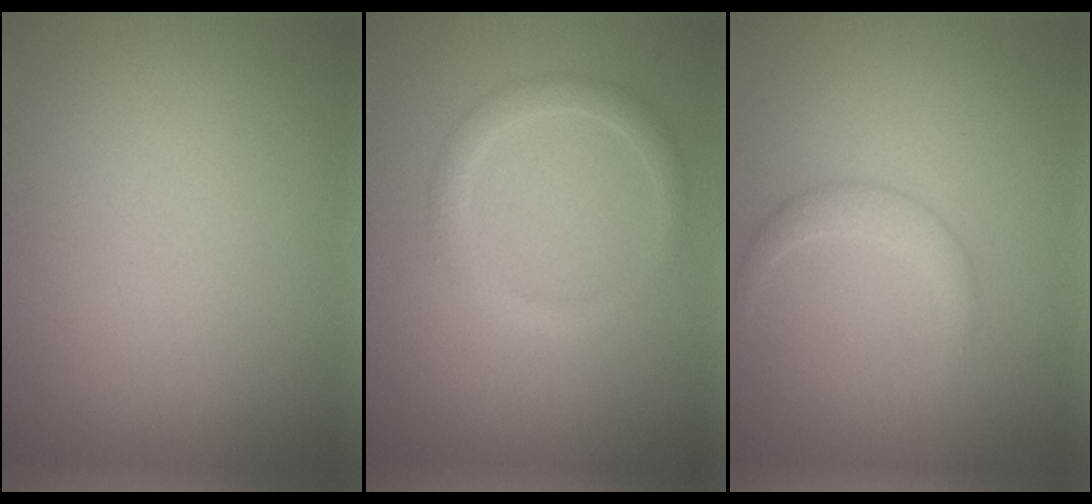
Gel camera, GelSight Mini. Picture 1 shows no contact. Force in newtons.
{"total": 2.2, "press": 2.2, "slide": 0.2}
{"total": 1.4, "press": 1.4, "slide": 0.0}